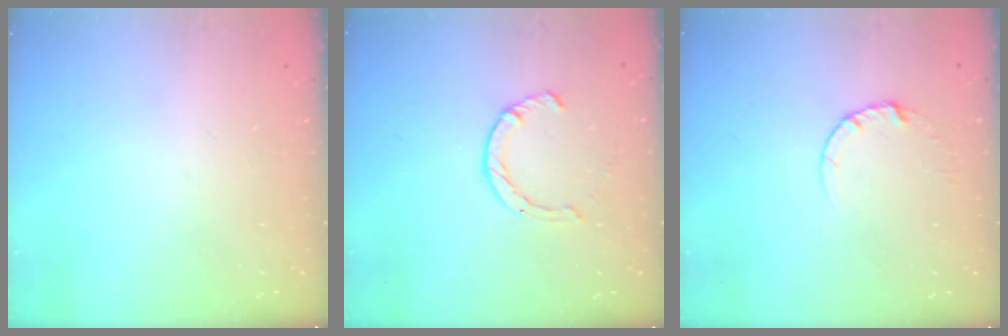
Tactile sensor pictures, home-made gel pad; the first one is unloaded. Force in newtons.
{"total": 2.4, "press": 2.4, "slide": 0.2}
{"total": 2.7, "press": 2.7, "slide": 0.2}